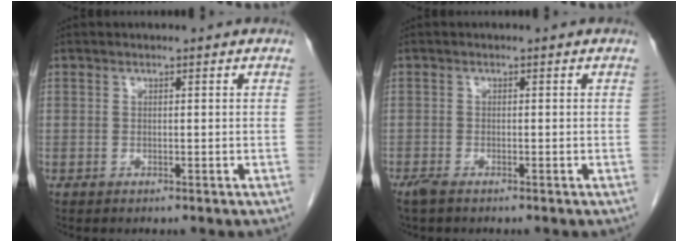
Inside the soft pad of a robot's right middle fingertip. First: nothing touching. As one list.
[{"total": 2.3, "force": [-1.8, 0.7, 1.3], "torque": [-0.029, -0.007, -0.030]}]